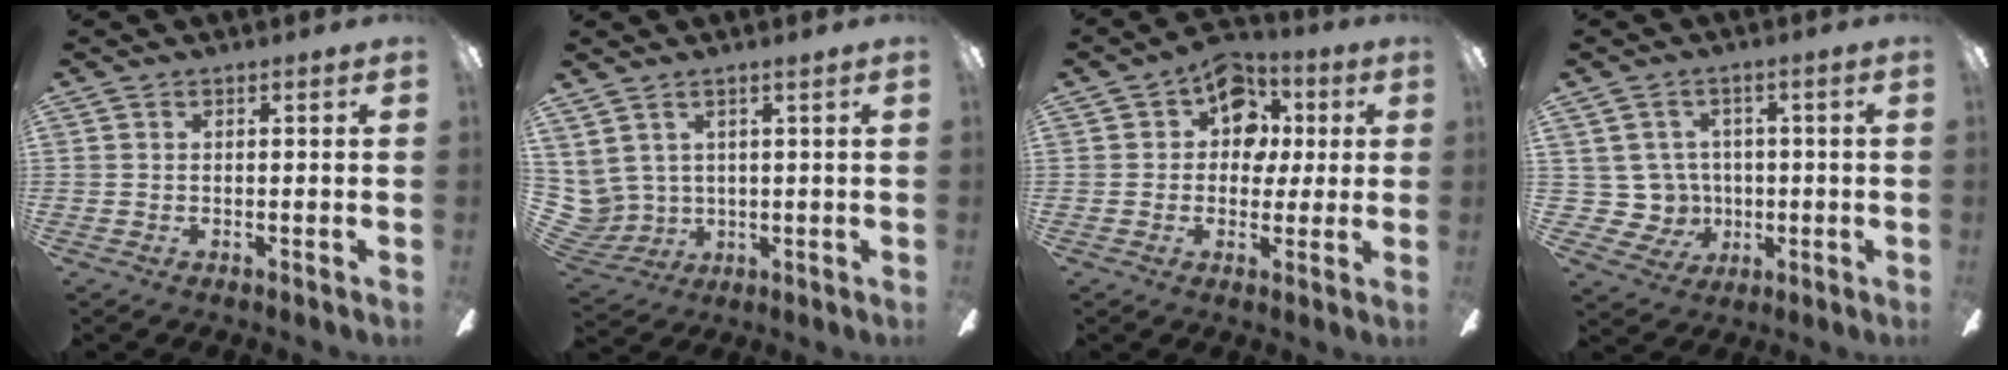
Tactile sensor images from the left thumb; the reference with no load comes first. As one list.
[{"total": 6.3, "force": [3.3, 5.2, 1.3], "torque": [-0.070, -0.017, 0.069]}, {"total": 11.3, "force": [4.1, 8.8, 5.8], "torque": [-0.079, -0.014, 0.075]}, {"total": 7.7, "force": [1.0, 7.5, 1.4], "torque": [-0.067, -0.006, 0.029]}]